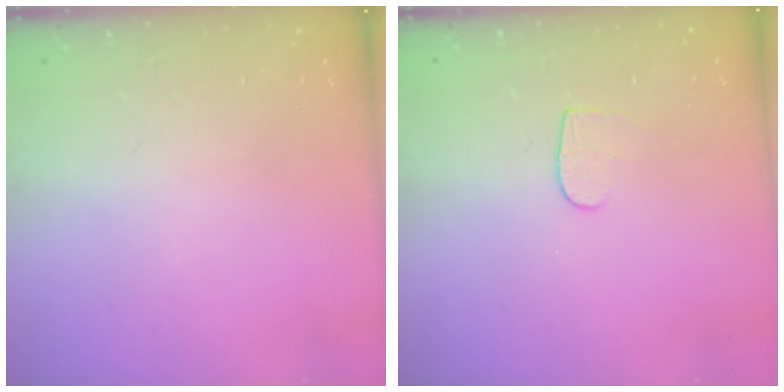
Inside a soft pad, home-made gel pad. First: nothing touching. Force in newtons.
{"total": 3.9, "press": 3.9, "slide": 0.4}